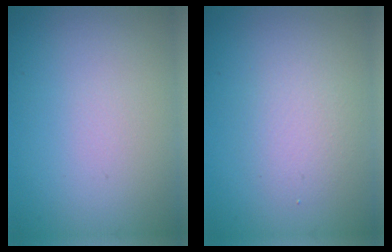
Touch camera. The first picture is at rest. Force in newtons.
{"total": 2.1, "press": 2.1, "slide": 0.1}